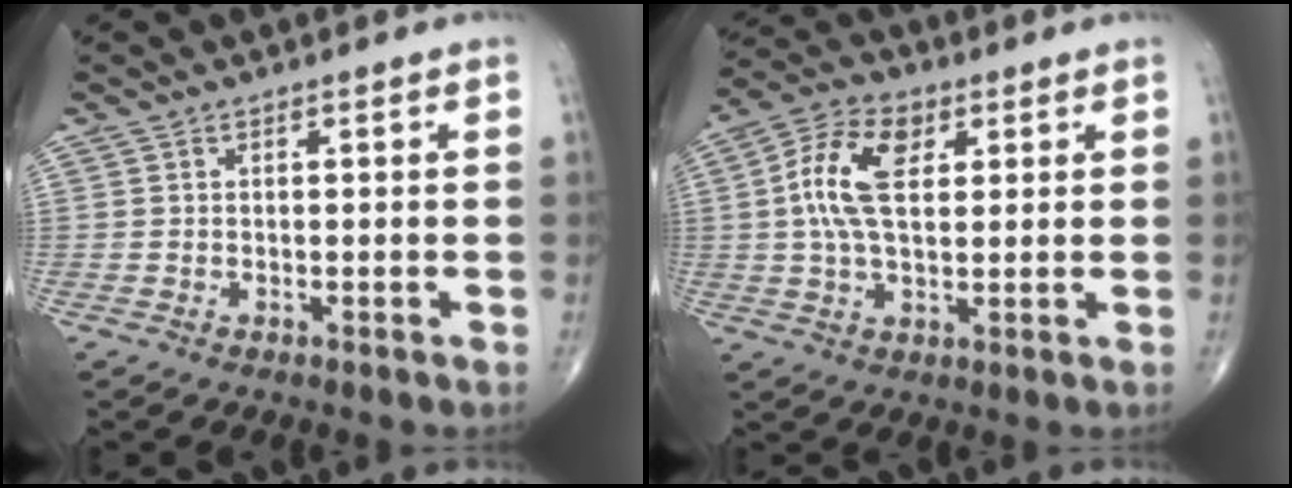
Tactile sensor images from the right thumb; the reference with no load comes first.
{"total": 11.8, "force": [2.5, 6.6, 9.4], "torque": [-0.174, 0.011, 0.041]}